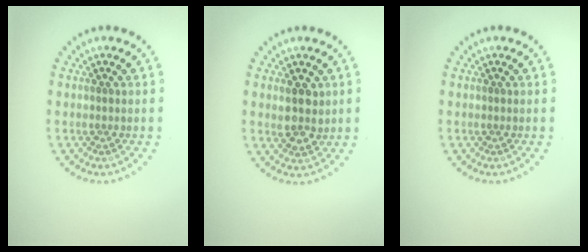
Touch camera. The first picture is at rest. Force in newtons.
{"total": 2.7, "press": 2.6, "slide": 0.8}
{"total": 0.0}